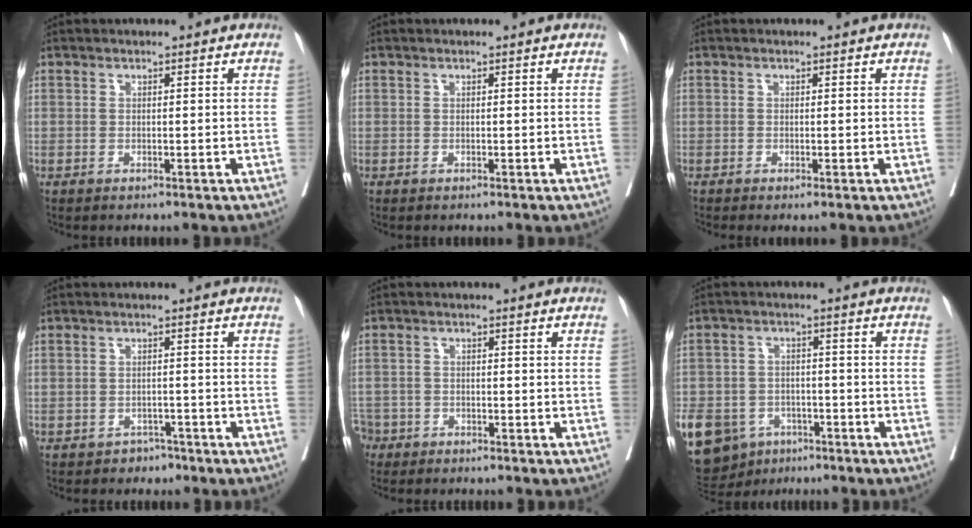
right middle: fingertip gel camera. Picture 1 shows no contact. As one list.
[{"total": 0.0}, {"total": 0.6, "force": [-0.3, 0.0, 0.5], "torque": [-0.011, -0.004, -0.004]}, {"total": 2.1, "force": [-1.6, 1.3, 0.1], "torque": [-0.004, 0.006, -0.024]}, {"total": 4.7, "force": [-3.7, 2.9, 0.2], "torque": [-0.007, 0.003, -0.074]}, {"total": 18.1, "force": [-9.2, 13.7, 7.4], "torque": [-0.208, 0.001, -0.130]}]